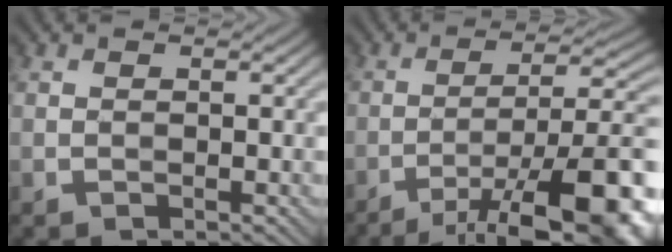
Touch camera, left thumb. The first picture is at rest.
{"total": 15.2, "force": [-8.4, 4.1, 12.0], "torque": [-0.171, 0.009, -0.125]}